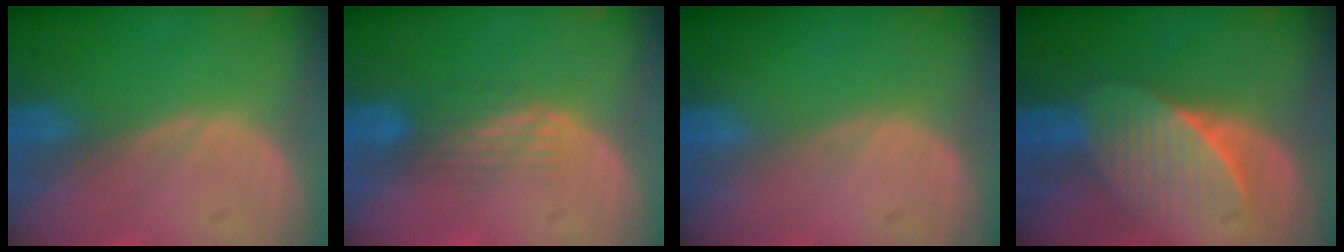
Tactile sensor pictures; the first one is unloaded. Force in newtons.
{"total": 3.4, "press": 2.9, "slide": 1.8}
{"total": 0.0}
{"total": 7.7, "press": 6.8, "slide": 3.5}